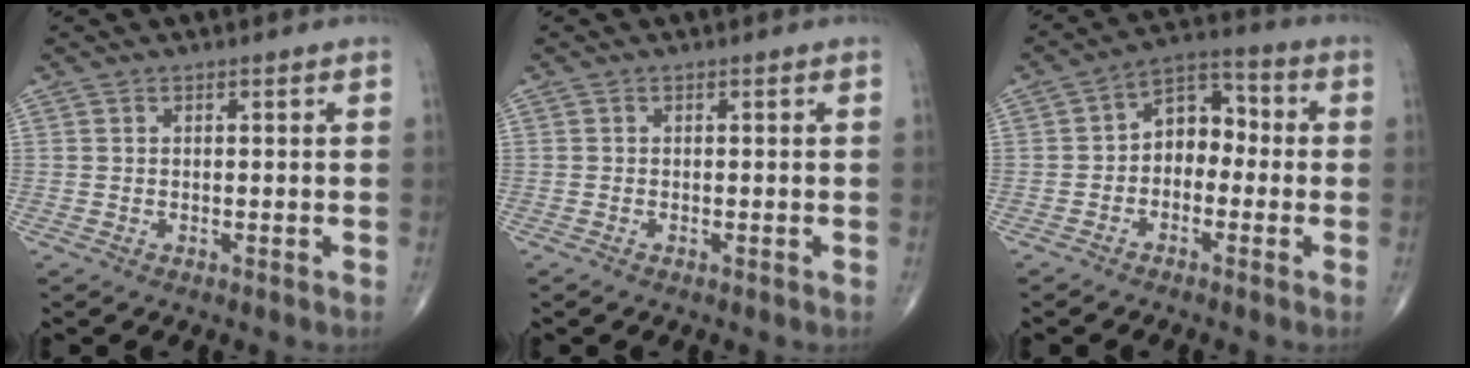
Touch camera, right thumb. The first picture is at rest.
{"total": 0.0}
{"total": 7.8, "force": [-1.0, 5.6, 5.3], "torque": [-0.050, 0.038, -0.037]}